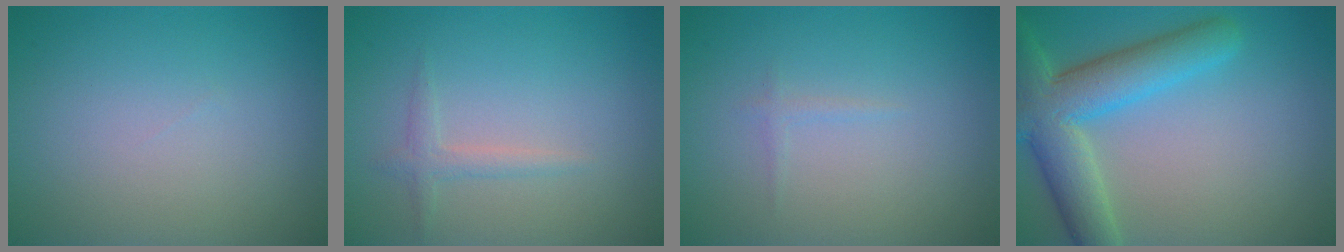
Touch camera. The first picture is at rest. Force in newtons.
{"total": 1.4, "press": 1.4, "slide": 0.0}
{"total": 0.6, "press": 0.6, "slide": 0.0}
{"total": 7.5, "press": 7.5, "slide": 0.4}